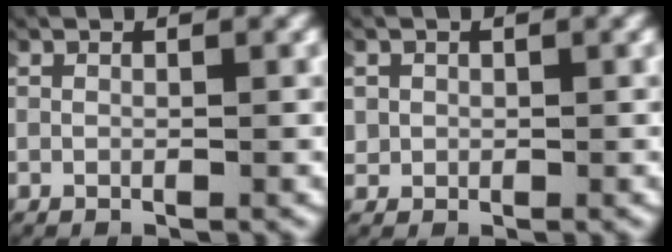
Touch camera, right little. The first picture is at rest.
{"total": 2.3, "force": [0.2, 2.2, 0.5], "torque": [-0.026, 0.003, 0.000]}